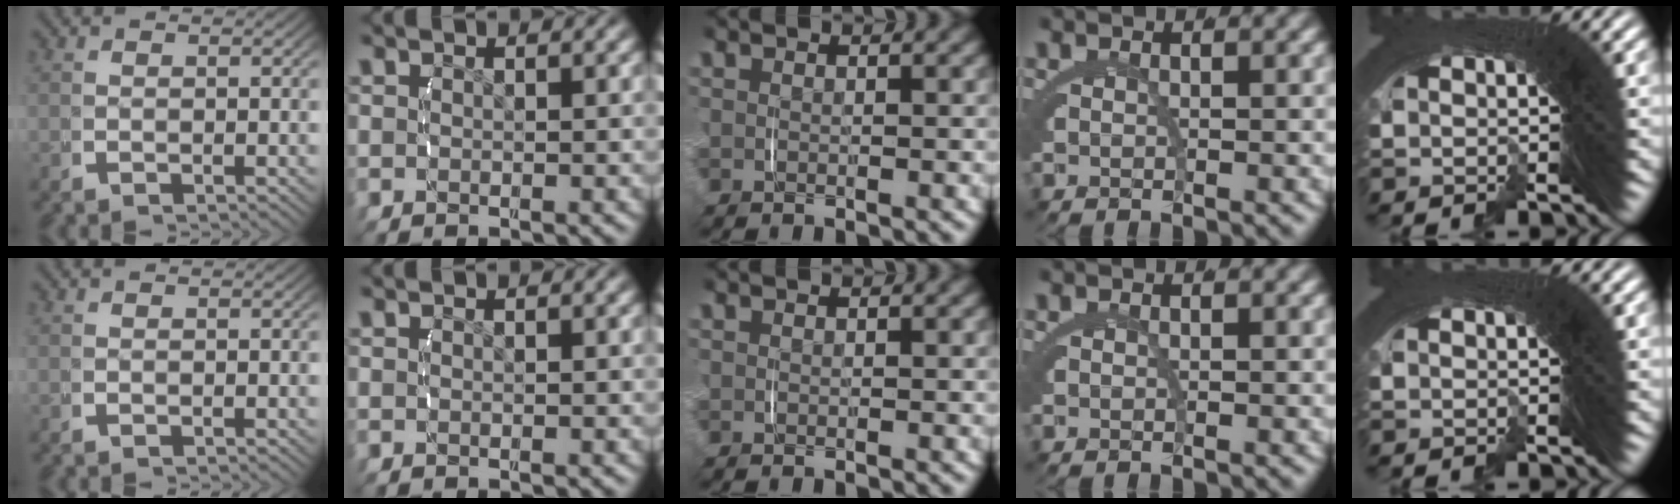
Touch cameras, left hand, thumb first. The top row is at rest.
{}